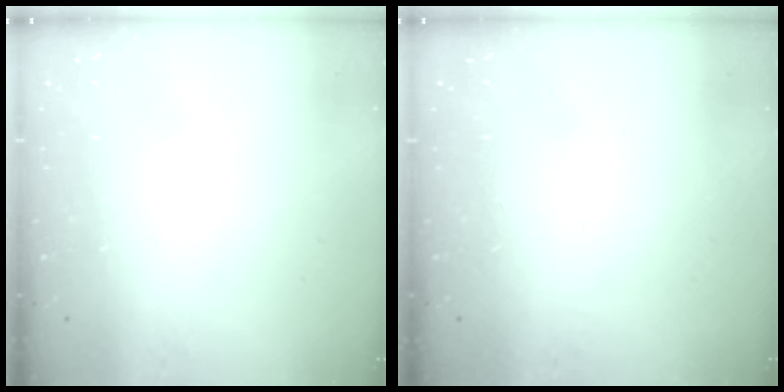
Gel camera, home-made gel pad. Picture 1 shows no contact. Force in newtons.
{"total": 0.0}